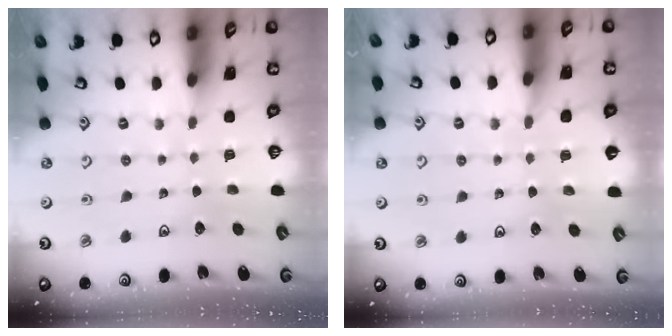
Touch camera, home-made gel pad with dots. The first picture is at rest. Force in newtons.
{"total": 3.4, "press": 3.4, "slide": 0.4}